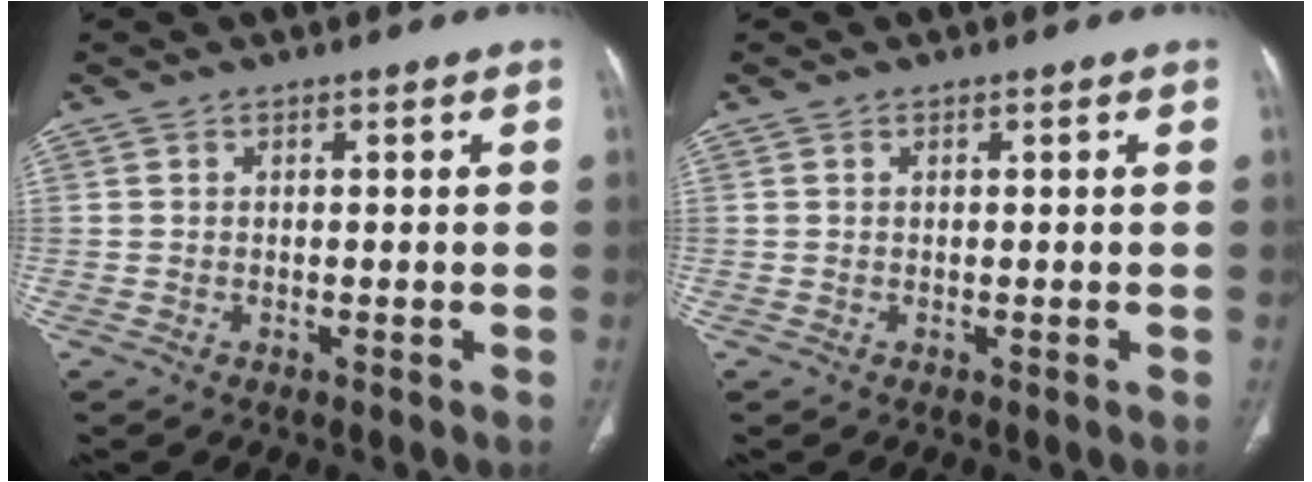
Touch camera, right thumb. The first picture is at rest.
{"total": 0.0}